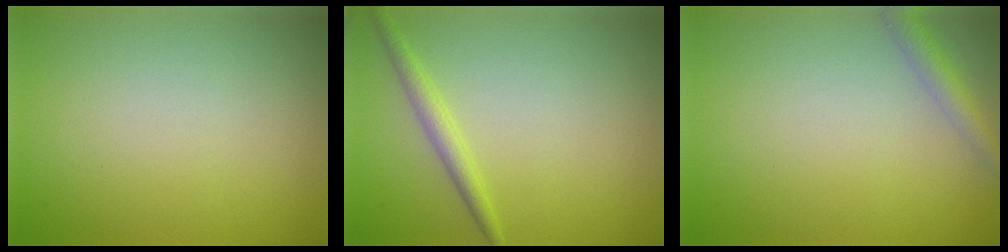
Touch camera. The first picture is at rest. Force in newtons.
{"total": 1.8, "press": 1.8, "slide": 0.0}
{"total": 1.9, "press": 1.9, "slide": 0.1}